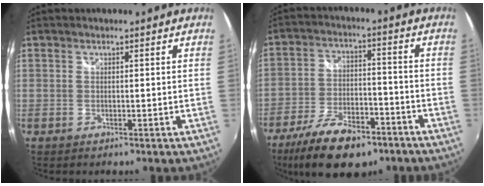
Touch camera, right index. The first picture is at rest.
{"total": 16.6, "force": [-11.2, 7.2, 9.9], "torque": [-0.209, -0.022, -0.182]}